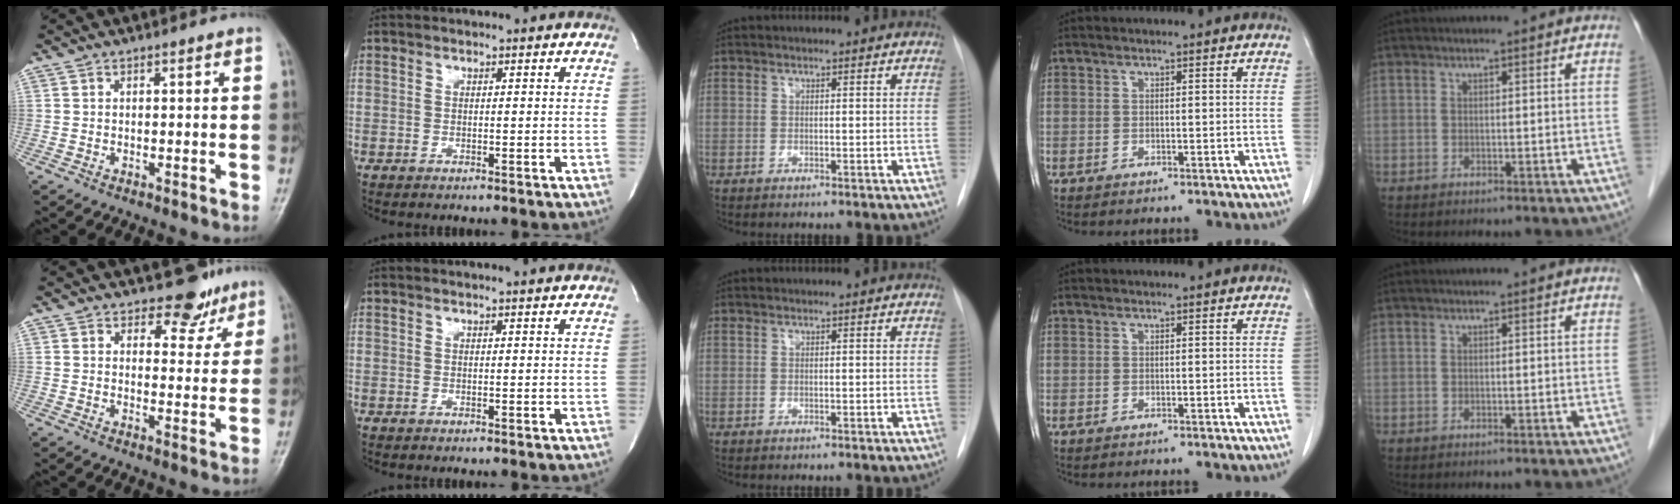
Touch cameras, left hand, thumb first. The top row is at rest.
{"thumb": {"total": 5.7, "force": [4.5, 3.3, 1.2], "torque": [0.017, -0.032, 0.053]}, "index": {"total": 0.9, "force": [0.9, -0.2, 0.1], "torque": [-0.010, -0.005, 0.010]}}